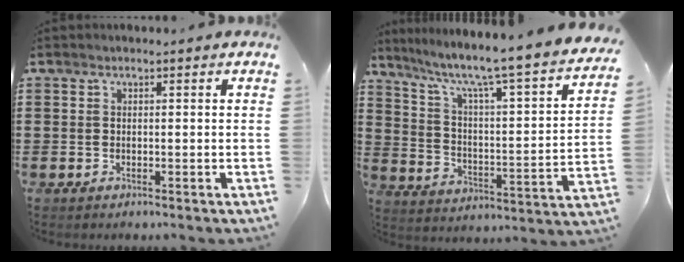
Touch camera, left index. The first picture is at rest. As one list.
[{"total": 5.9, "force": [4.6, -0.2, 3.7], "torque": [-0.094, -0.052, 0.063]}]